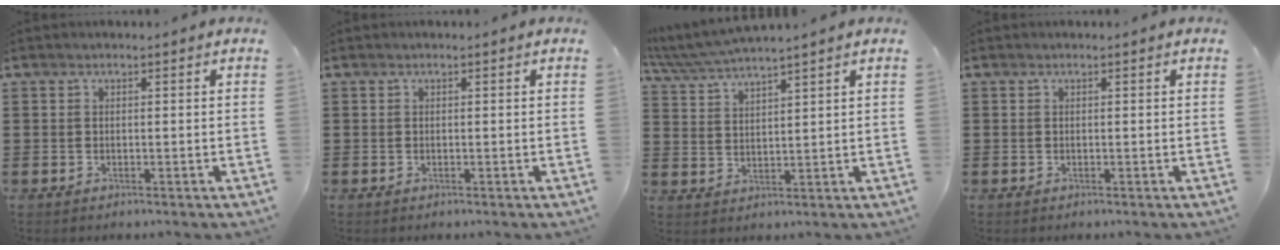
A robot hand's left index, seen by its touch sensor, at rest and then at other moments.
{"total": 0.0}
{"total": 4.0, "force": [3.8, -0.2, 1.4], "torque": [-0.041, -0.015, 0.066]}
{"total": 0.0}